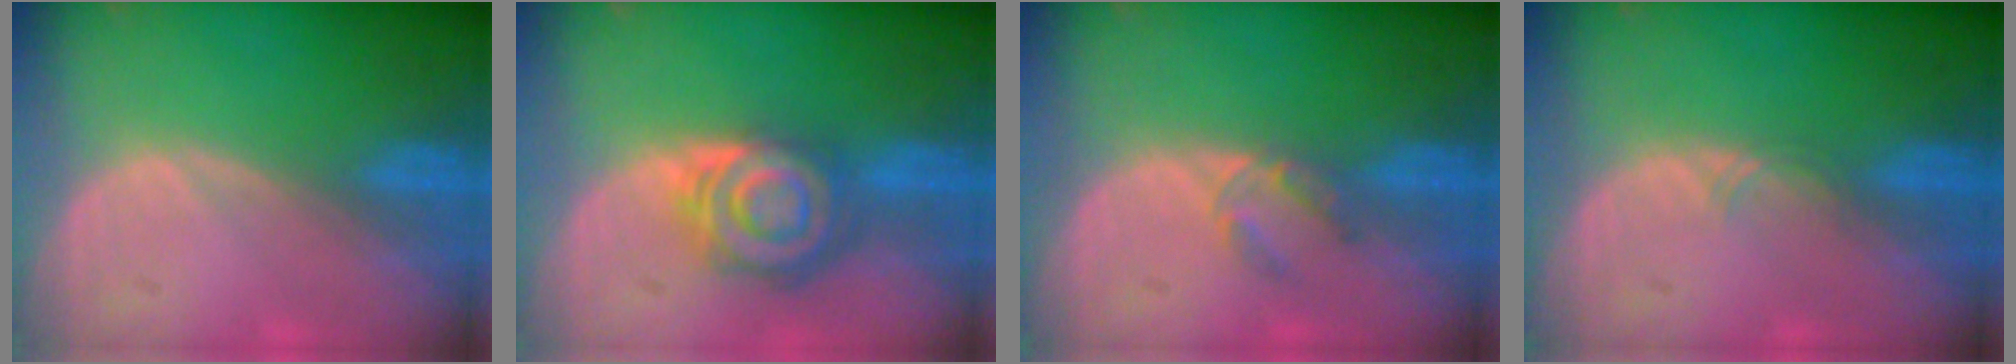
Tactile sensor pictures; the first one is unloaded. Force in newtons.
{"total": 8.0, "press": 7.1, "slide": 3.7}
{"total": 2.7, "press": 2.5, "slide": 1.0}
{"total": 0.9, "press": 0.8, "slide": 0.2}